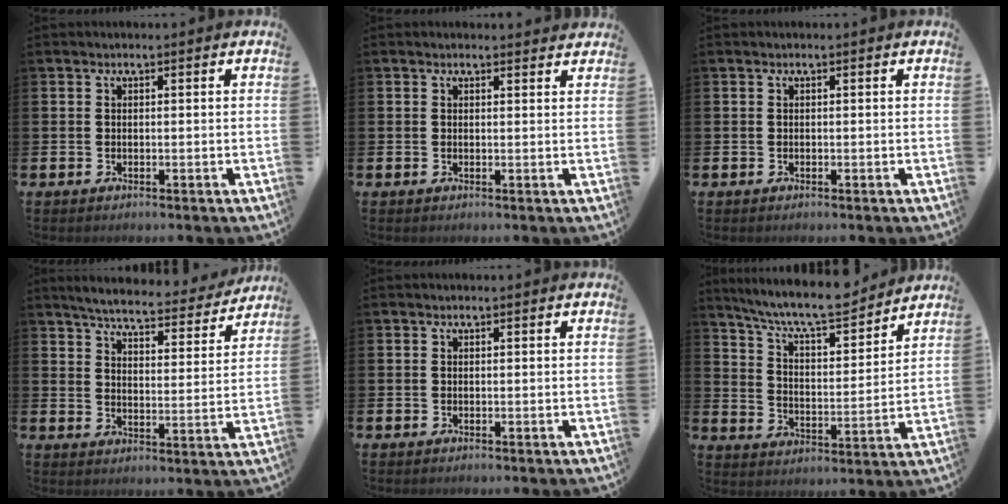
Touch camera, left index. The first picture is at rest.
{"total": 0.8, "force": [0.8, 0.2, 0.1], "torque": [0.005, 0.000, 0.013]}
{"total": 0.0}
{"total": 5.8, "force": [5.5, 0.7, 1.7], "torque": [-0.052, -0.036, 0.091]}
{"total": 0.0}
{"total": 9.2, "force": [8.5, 1.3, 3.1], "torque": [-0.092, -0.059, 0.149]}